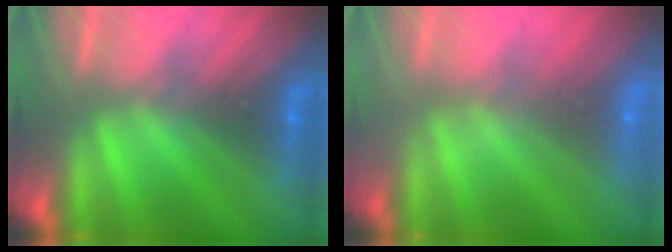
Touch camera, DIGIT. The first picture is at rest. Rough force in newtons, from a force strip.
{"total": 1.9}